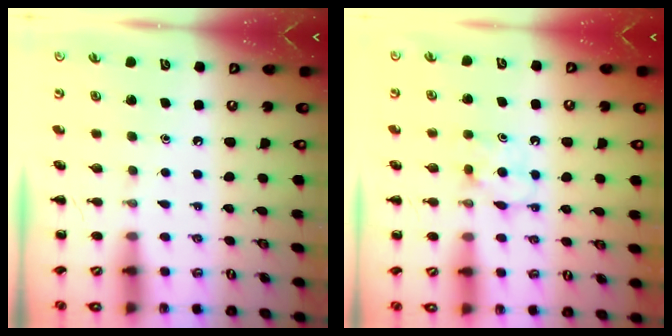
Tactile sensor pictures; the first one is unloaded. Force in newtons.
{"total": 5.5, "press": 5.2, "slide": 1.6}